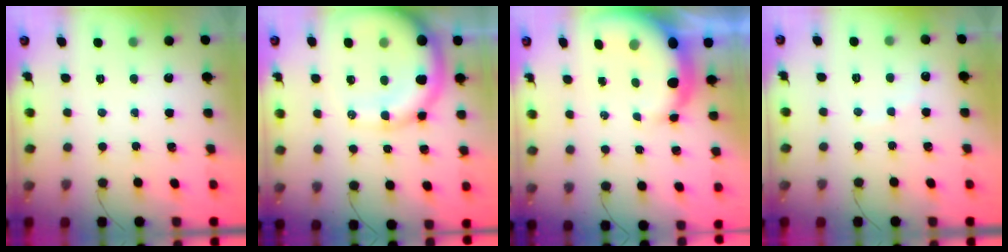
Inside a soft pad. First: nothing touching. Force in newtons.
{"total": 16.5, "press": 16.2, "slide": 3.6}
{"total": 9.6, "press": 9.4, "slide": 1.9}
{"total": 5.8, "press": 5.7, "slide": 1.0}